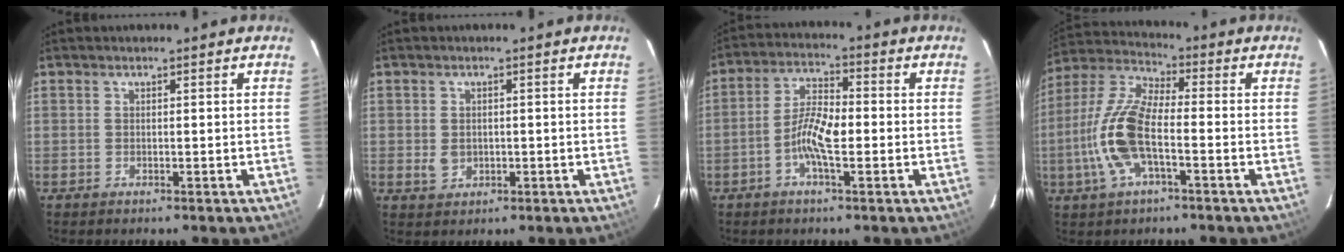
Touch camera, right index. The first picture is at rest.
{"total": 2.5, "force": [-0.2, 2.2, 1.3], "torque": [-0.022, 0.002, 0.002]}
{"total": 7.0, "force": [-2.1, 2.0, 6.4], "torque": [-0.129, 0.012, -0.044]}
{"total": 13.0, "force": [-3.4, 4.4, 11.7], "torque": [-0.255, 0.004, -0.072]}